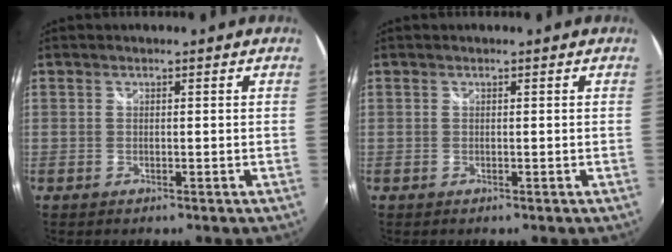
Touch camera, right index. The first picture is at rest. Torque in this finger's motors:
{"motor_torque": [-0.05, 0.16, -0.03, 0.00]}